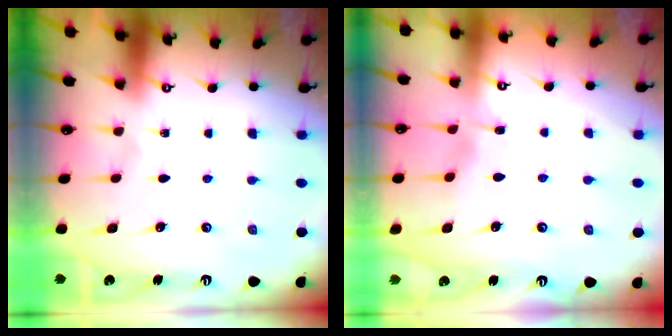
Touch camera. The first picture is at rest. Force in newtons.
{"total": 3.5, "press": 3.5, "slide": 0.4}